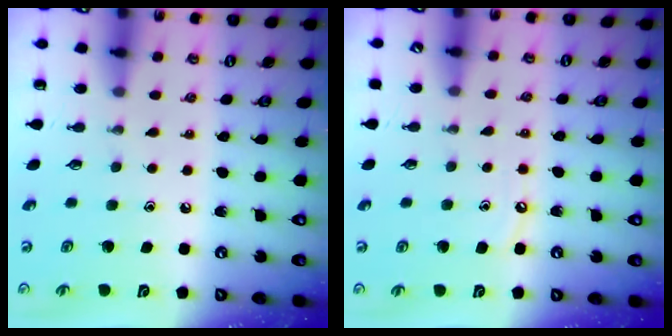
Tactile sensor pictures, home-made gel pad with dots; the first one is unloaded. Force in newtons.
{"total": 4.8, "press": 4.7, "slide": 0.7}